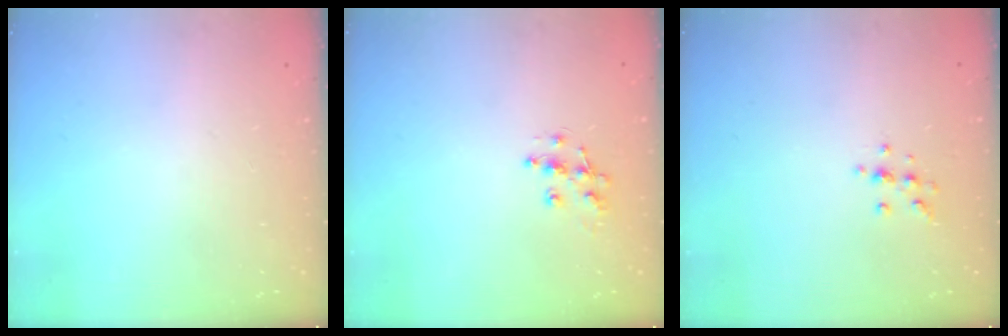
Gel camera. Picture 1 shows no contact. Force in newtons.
{"total": 8.5, "press": 8.4, "slide": 0.6}
{"total": 5.6, "press": 5.6, "slide": 0.6}